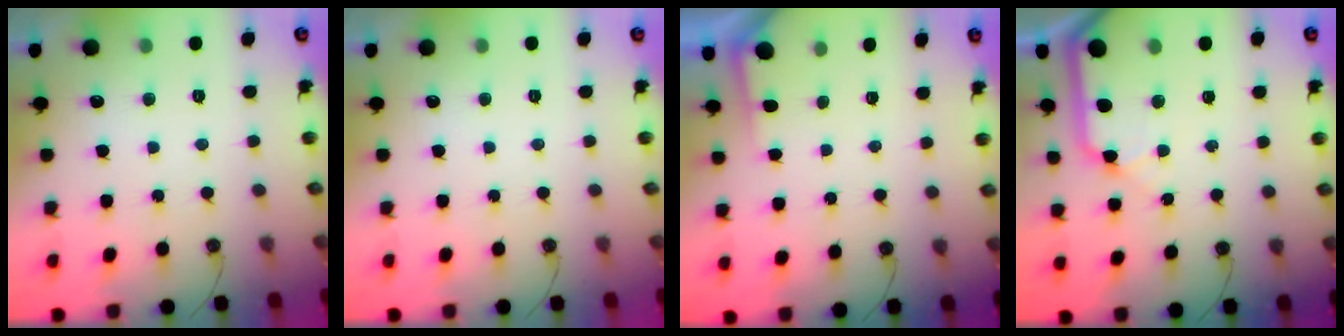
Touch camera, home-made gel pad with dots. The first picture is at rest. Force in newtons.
{"total": 0.0}
{"total": 2.7, "press": 2.7, "slide": 0.3}
{"total": 11.3, "press": 11.2, "slide": 1.7}